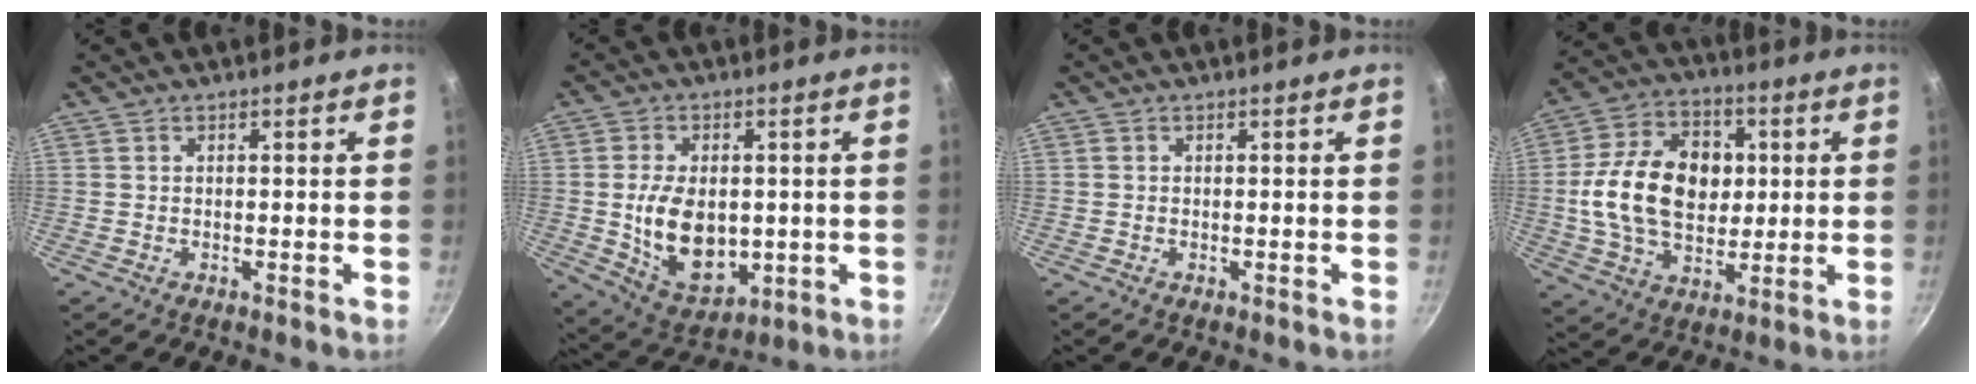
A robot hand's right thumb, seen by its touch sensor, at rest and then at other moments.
{"total": 13.6, "force": [-0.4, 9.0, 10.2], "torque": [-0.150, -0.013, 0.012]}
{"total": 0.0}
{"total": 19.3, "force": [1.5, 13.7, 13.5], "torque": [-0.210, 0.014, 0.022]}